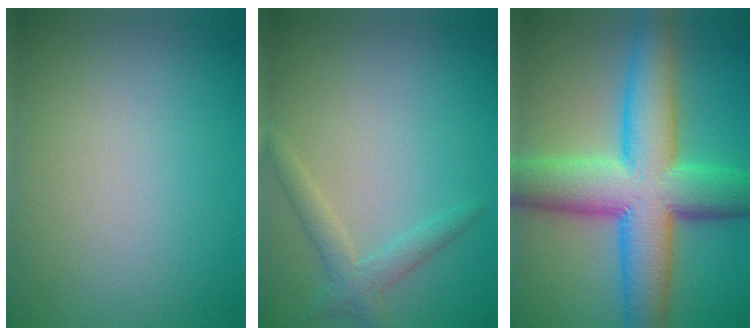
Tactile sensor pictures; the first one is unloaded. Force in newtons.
{"total": 2.0, "press": 2.0, "slide": 0.1}
{"total": 11.7, "press": 11.7, "slide": 0.2}